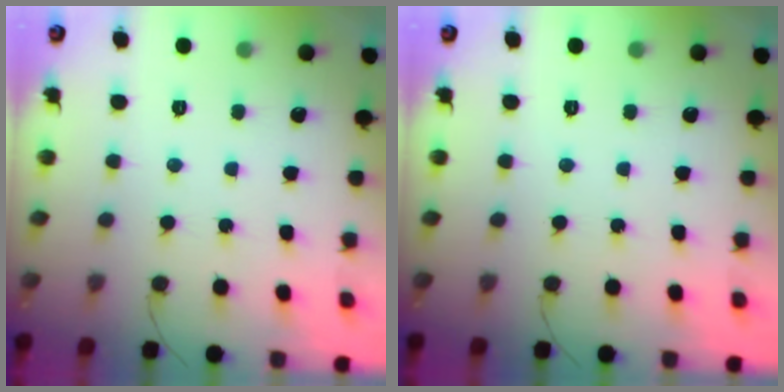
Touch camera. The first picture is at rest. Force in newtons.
{"total": 0.0}